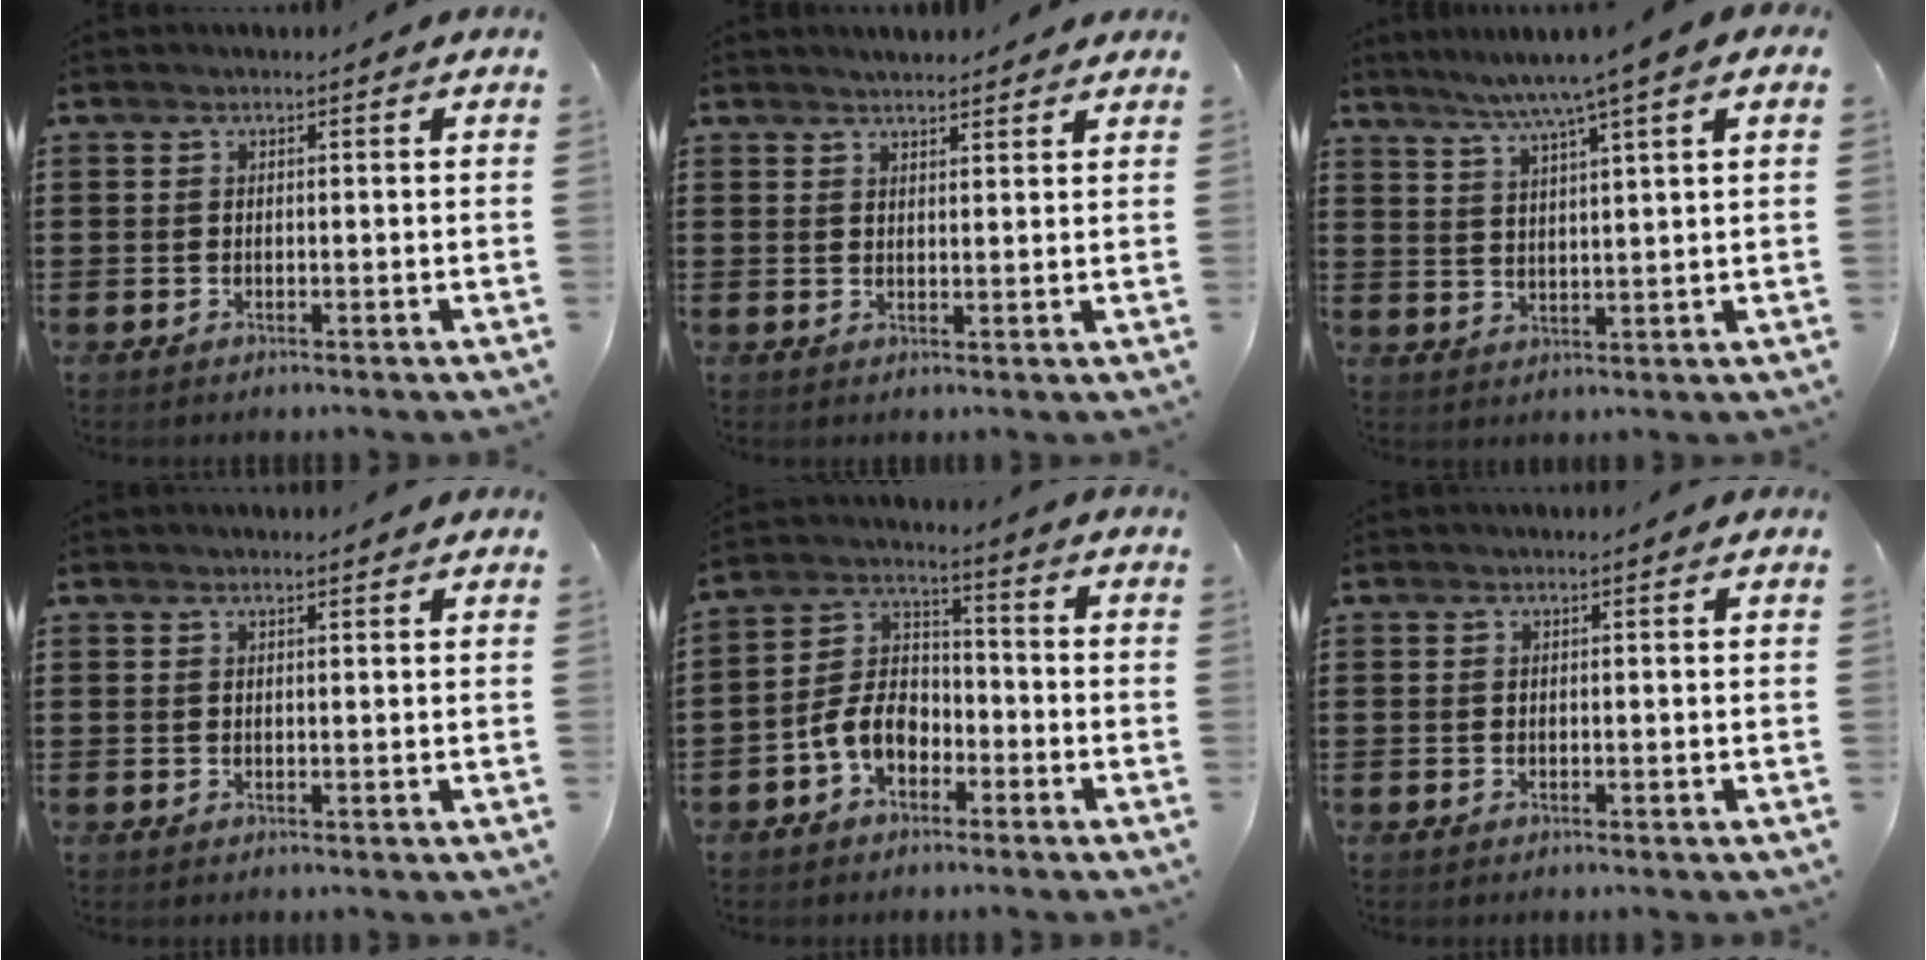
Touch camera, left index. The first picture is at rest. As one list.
[{"total": 2.2, "force": [2.2, 0.2, 0.1], "torque": [-0.008, 0.000, 0.041]}, {"total": 5.6, "force": [4.1, -0.7, 3.8], "torque": [-0.085, -0.015, 0.068]}, {"total": 0.8, "force": [0.7, 0.1, 0.4], "torque": [-0.009, 0.000, 0.012]}, {"total": 6.8, "force": [-3.6, 4.4, 3.8], "torque": [-0.097, 0.011, -0.076]}, {"total": 0.0}]